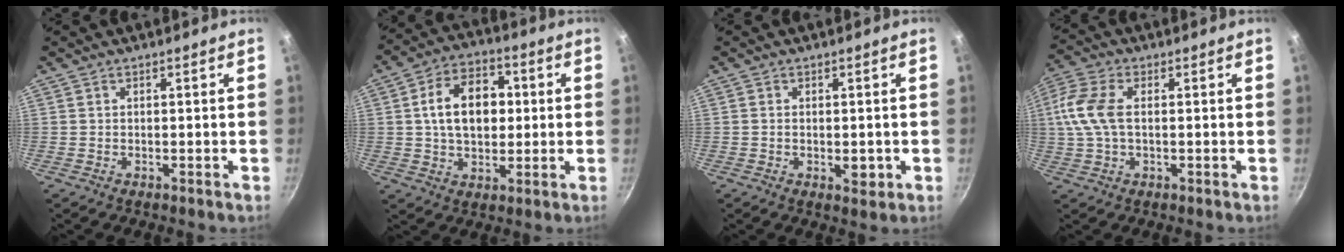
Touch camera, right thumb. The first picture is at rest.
{"total": 13.3, "force": [1.5, 9.1, 9.6], "torque": [-0.126, 0.016, 0.016]}
{"total": 3.0, "force": [-0.6, 1.6, 2.5], "torque": [-0.035, -0.005, -0.008]}
{"total": 9.5, "force": [1.0, 5.4, 7.8], "torque": [-0.170, 0.016, 0.010]}